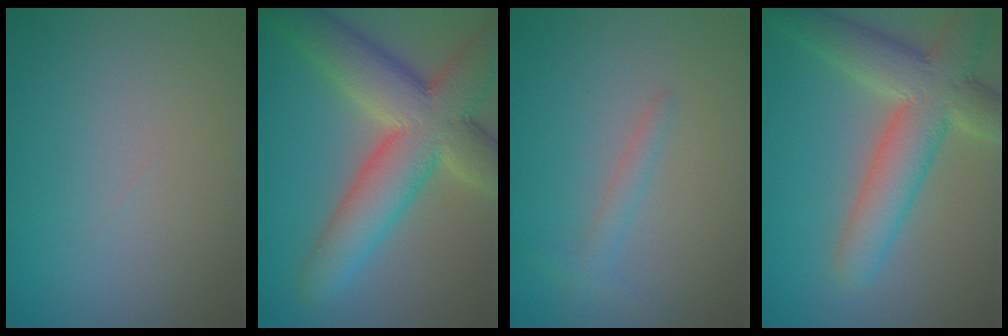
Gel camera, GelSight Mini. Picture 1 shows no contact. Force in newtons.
{"total": 11.1, "press": 11.0, "slide": 0.6}
{"total": 1.4, "press": 1.4, "slide": 0.1}
{"total": 8.1, "press": 8.1, "slide": 0.6}